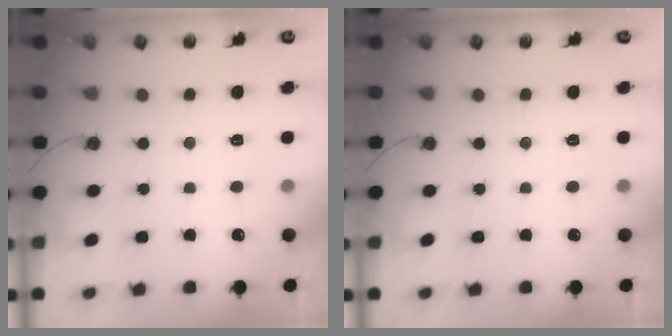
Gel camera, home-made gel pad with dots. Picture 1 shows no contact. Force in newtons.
{"total": 0.0}